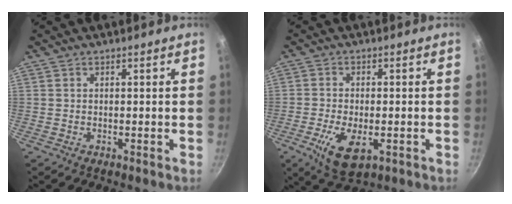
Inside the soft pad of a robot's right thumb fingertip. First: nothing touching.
{"total": 9.0, "force": [-3.0, 4.4, 7.3], "torque": [-0.137, -0.009, -0.048]}